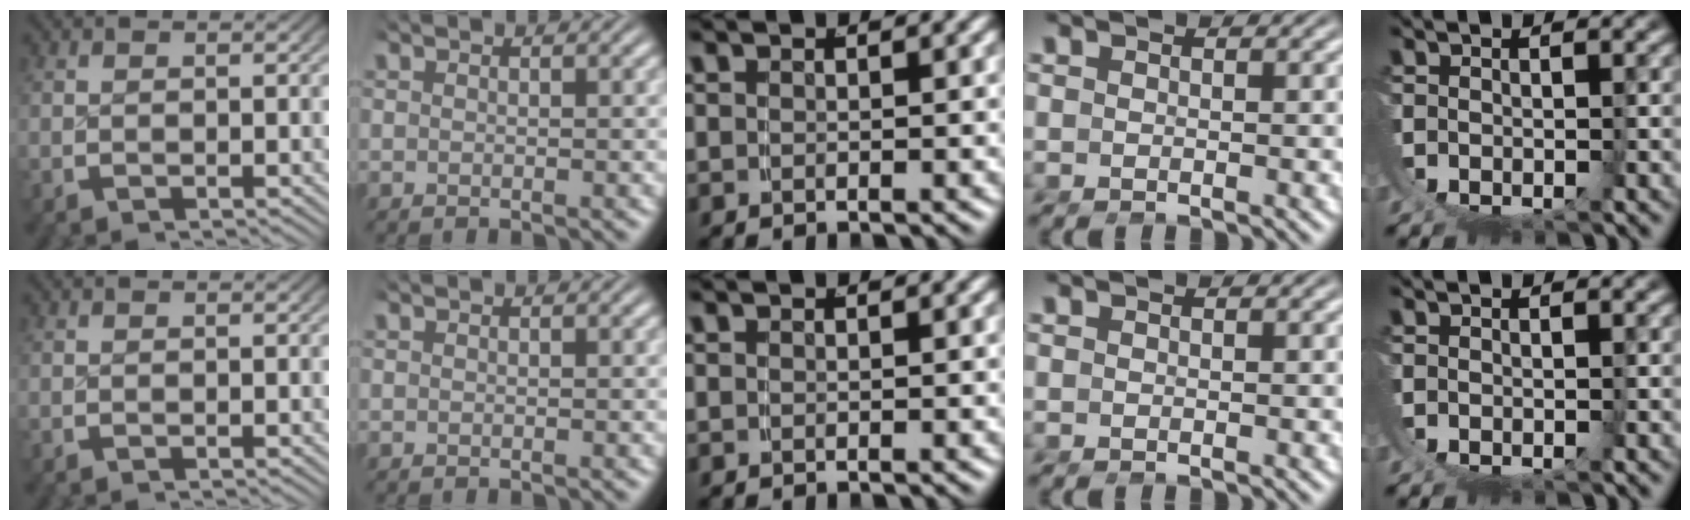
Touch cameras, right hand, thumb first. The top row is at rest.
{}